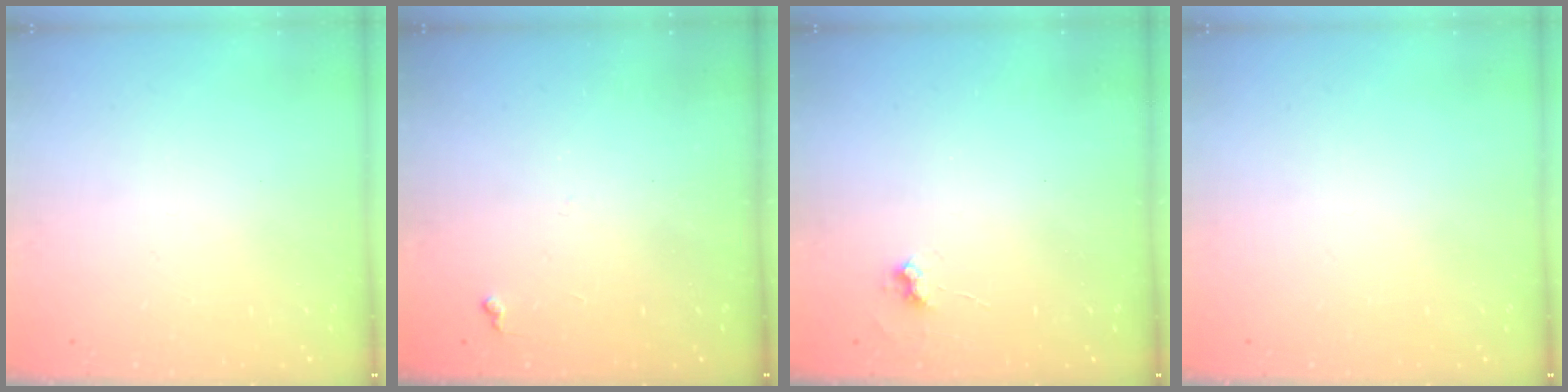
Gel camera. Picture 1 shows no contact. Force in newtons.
{"total": 5.0, "press": 4.9, "slide": 0.8}
{"total": 4.5, "press": 4.5, "slide": 0.7}
{"total": 0.0}